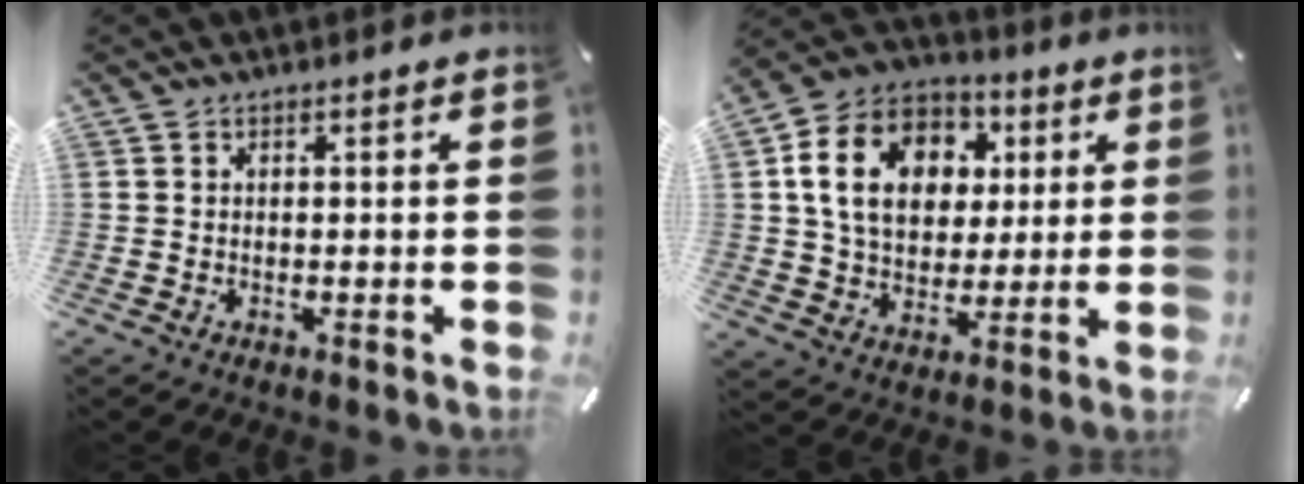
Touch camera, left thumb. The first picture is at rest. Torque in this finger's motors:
{"motor_torque": [2.51, 2.50, 1.52, -1.25, 0.44]}